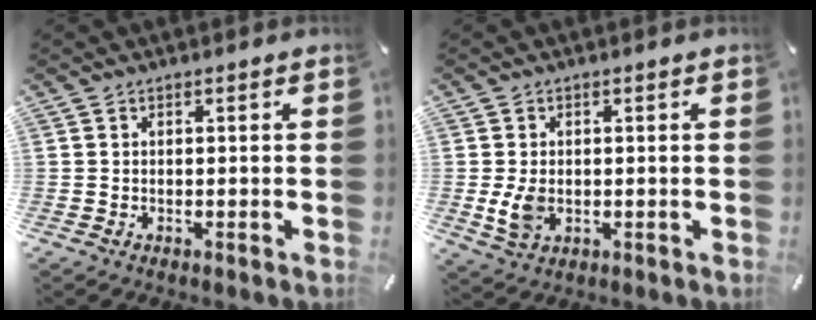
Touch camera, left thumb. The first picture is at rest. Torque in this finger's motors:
{"motor_torque": [0.02, 0.43, 0.02, -0.09, 0.04]}